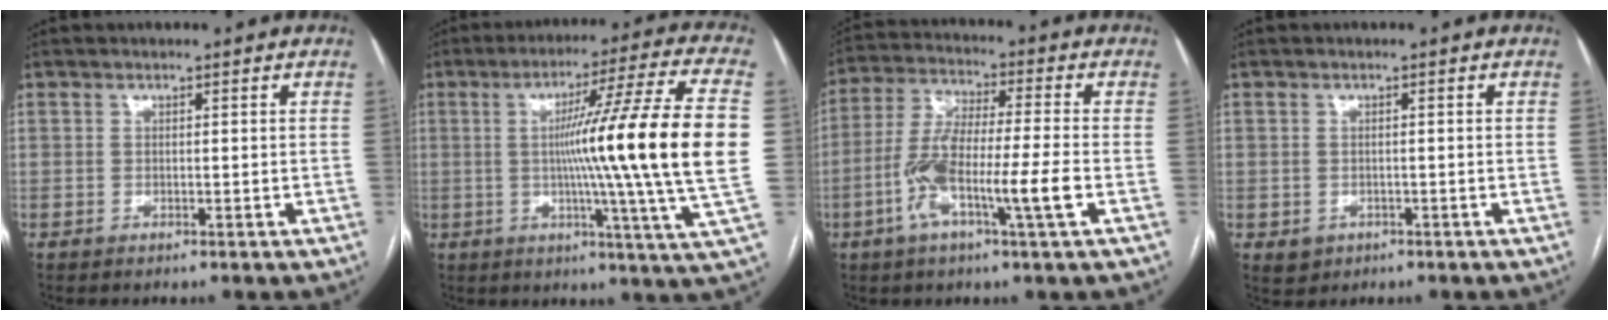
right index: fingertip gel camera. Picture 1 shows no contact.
{"total": 22.1, "force": [0.5, -2.2, 22.0], "torque": [-0.296, -0.002, -0.009]}
{"total": 12.2, "force": [-3.9, 0.6, 11.6], "torque": [-0.231, 0.000, -0.076]}
{"total": 1.0, "force": [-0.4, 0.9, 0.0], "torque": [0.000, 0.004, 0.001]}